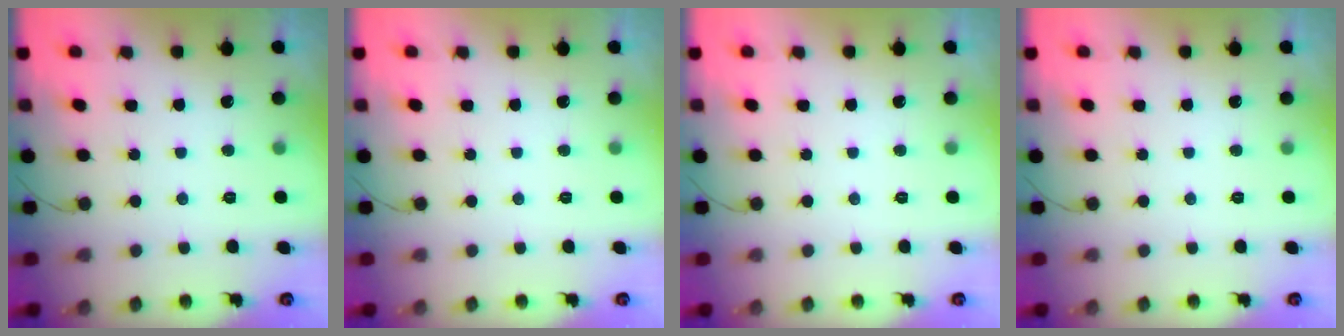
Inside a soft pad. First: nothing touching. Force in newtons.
{"total": 0.0}
{"total": 0.0}
{"total": 0.0}